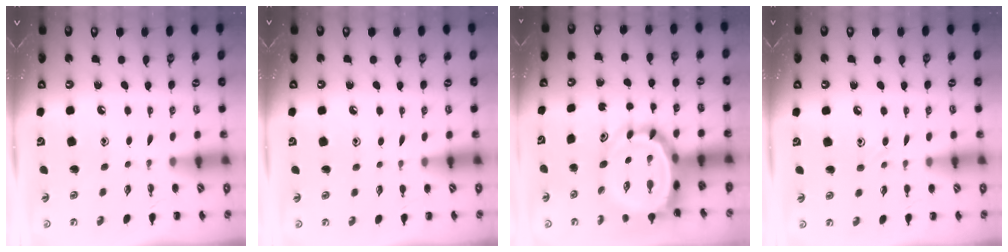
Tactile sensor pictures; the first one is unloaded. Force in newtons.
{"total": 4.5, "press": 4.3, "slide": 1.5}
{"total": 7.9, "press": 7.5, "slide": 2.5}
{"total": 6.7, "press": 6.2, "slide": 2.4}